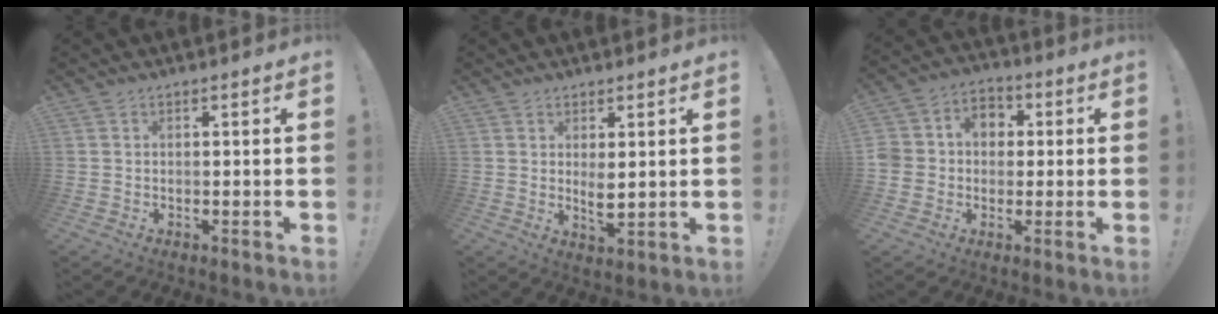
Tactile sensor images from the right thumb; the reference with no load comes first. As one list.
[{"total": 4.2, "force": [1.6, 1.5, 3.6], "torque": [-0.047, -0.015, 0.026]}, {"total": 8.3, "force": [-0.4, 7.8, 2.8], "torque": [-0.046, 0.011, 0.000]}]